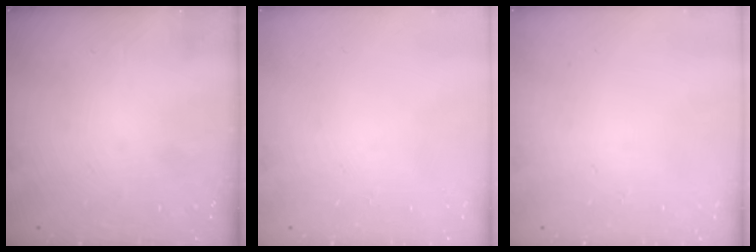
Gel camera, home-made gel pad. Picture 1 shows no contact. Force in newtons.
{"total": 0.0}
{"total": 0.0}